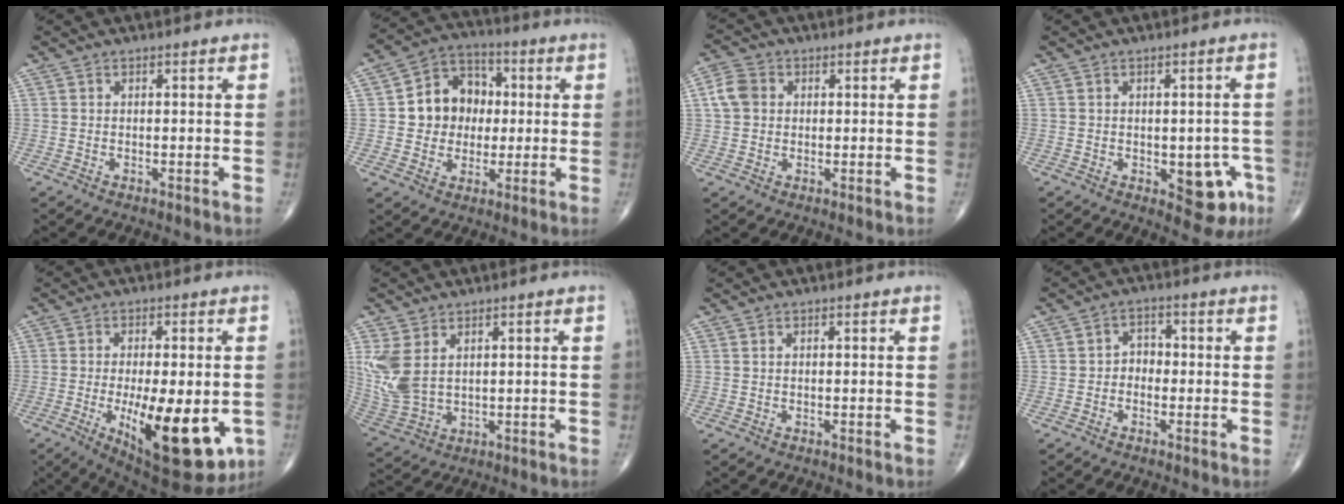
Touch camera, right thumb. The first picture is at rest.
{"total": 11.2, "force": [0.6, 9.7, 5.7], "torque": [-0.044, 0.021, 0.004]}
{"total": 4.8, "force": [0.8, 4.0, 2.6], "torque": [-0.045, 0.009, 0.008]}
{"total": 8.0, "force": [-2.5, 4.2, 6.4], "torque": [-0.042, 0.006, -0.020]}
{"total": 19.6, "force": [-5.0, 7.4, 17.5], "torque": [-0.229, -0.022, -0.051]}
{"total": 9.1, "force": [2.9, 5.6, 6.6], "torque": [-0.156, -0.009, 0.074]}
{"total": 0.0}
{"total": 3.0, "force": [-0.9, 2.4, 1.6], "torque": [-0.004, 0.016, -0.027]}